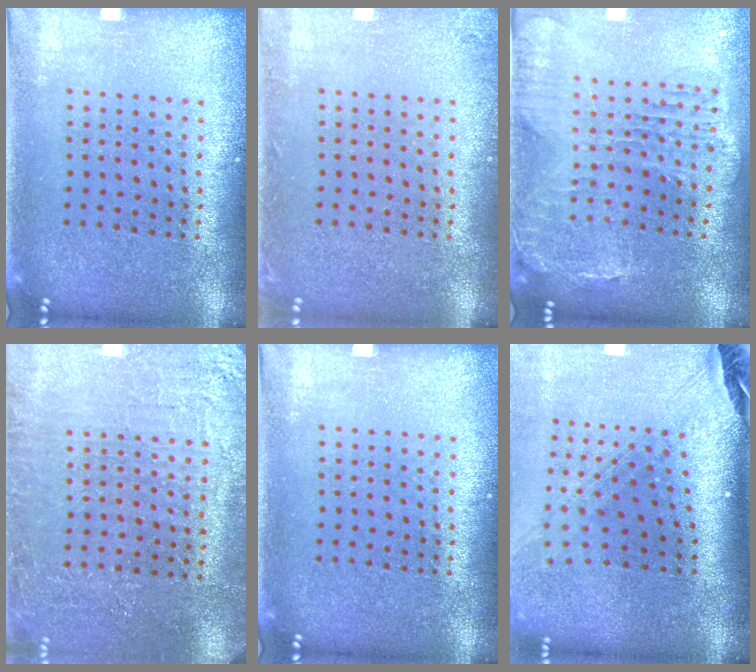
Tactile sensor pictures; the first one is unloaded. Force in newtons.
{"total": 1.1, "press": 1.1, "slide": 0.1}
{"total": 1.5, "press": 1.4, "slide": 0.4}
{"total": 2.9, "press": 2.9, "slide": 0.4}
{"total": 0.0}
{"total": 2.7, "press": 2.0, "slide": 1.8}